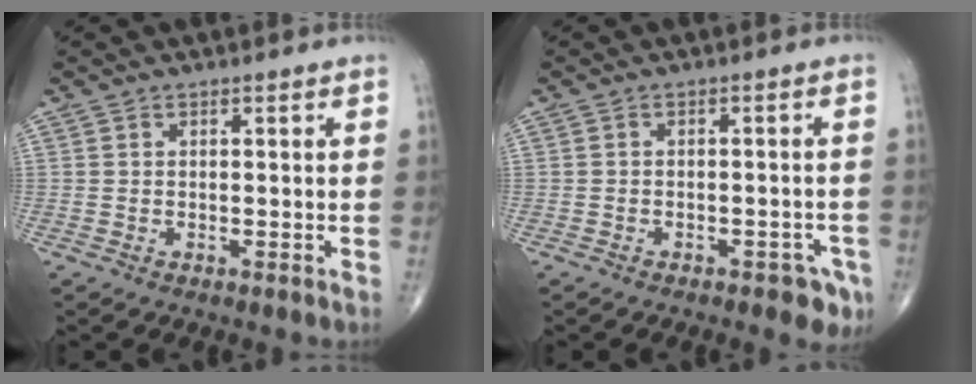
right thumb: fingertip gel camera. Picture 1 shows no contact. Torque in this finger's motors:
{"motor_torque": [0.83, 0.61, -0.09, -0.15, 0.08]}